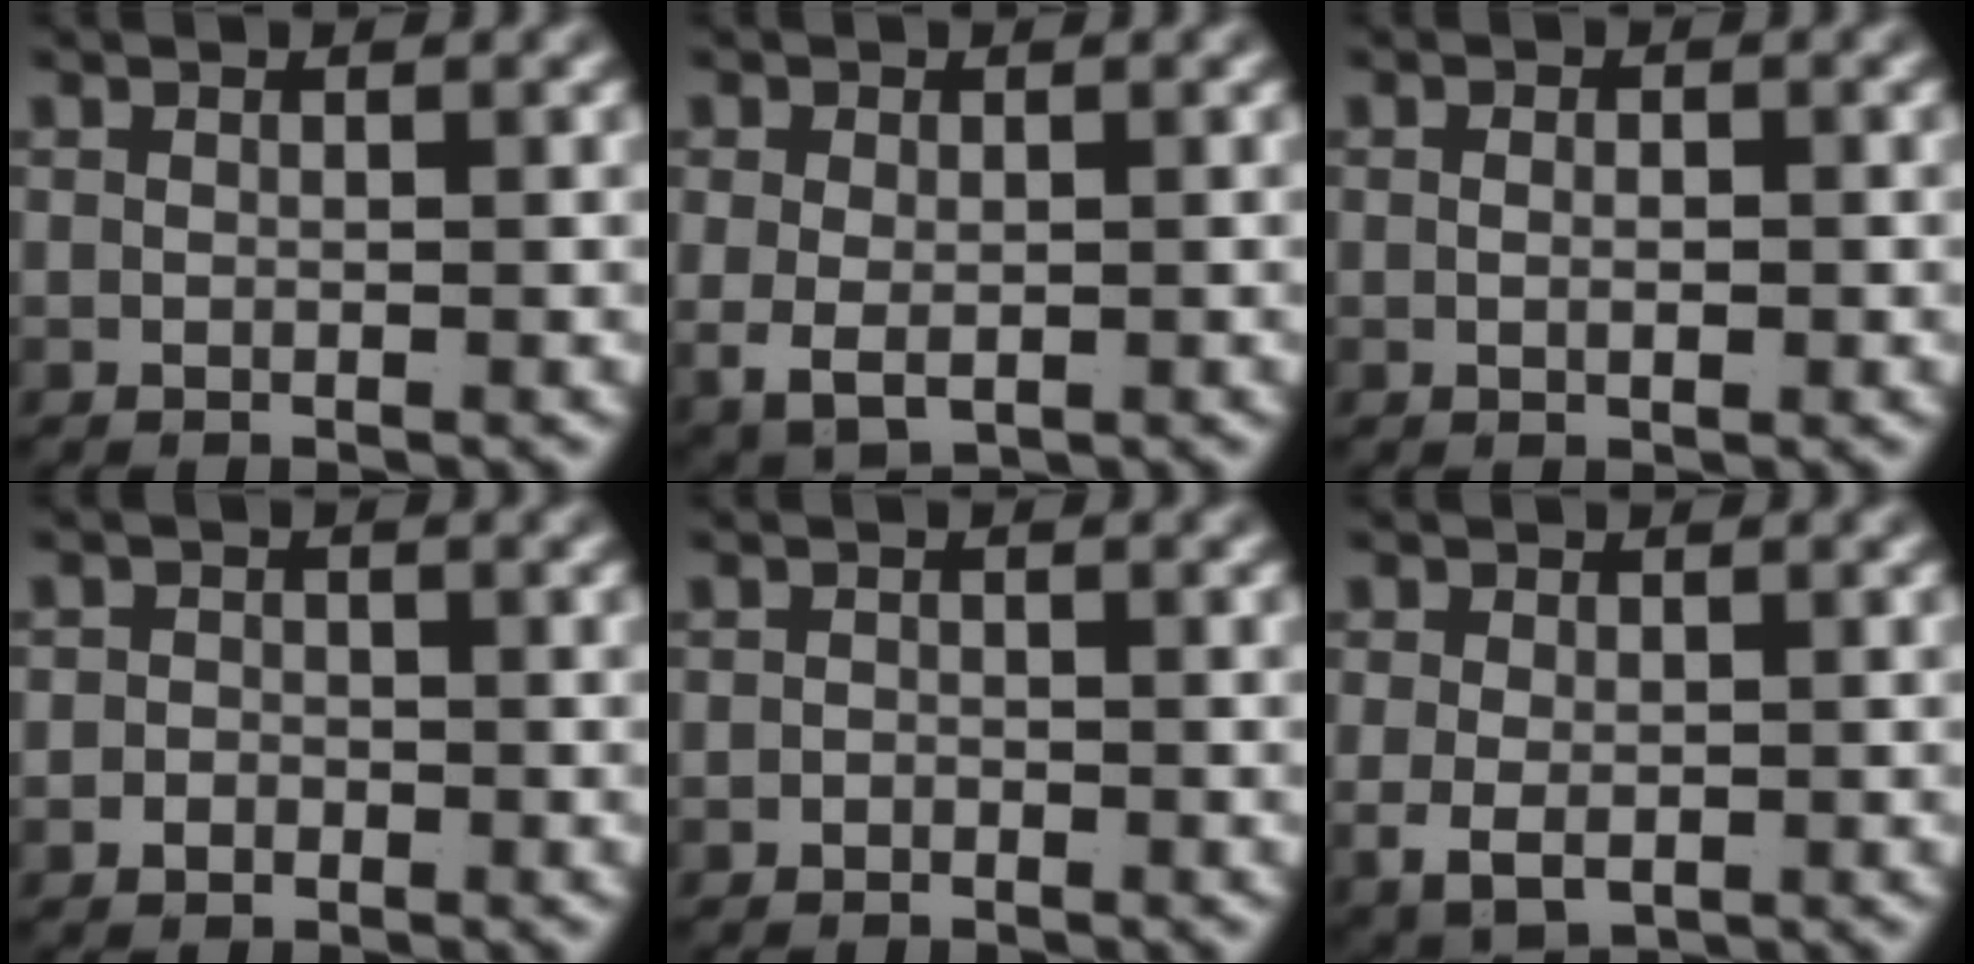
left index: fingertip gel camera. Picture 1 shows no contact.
{"total": 3.4, "force": [-0.3, 2.6, 2.2], "torque": [-0.060, -0.028, 0.014]}
{"total": 0.9, "force": [-0.2, 0.2, 0.9], "torque": [-0.010, -0.005, -0.001]}
{"total": 1.5, "force": [-0.9, 1.2, 0.1], "torque": [0.005, -0.008, -0.016]}
{"total": 0.7, "force": [-0.7, 0.2, -0.1], "torque": [0.005, -0.008, -0.009]}
{"total": 3.3, "force": [-0.5, 2.5, 2.1], "torque": [-0.053, -0.027, 0.010]}